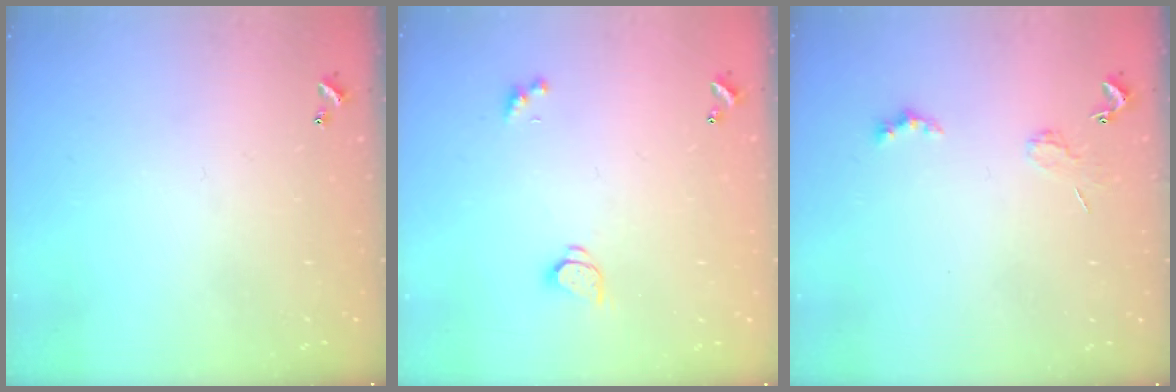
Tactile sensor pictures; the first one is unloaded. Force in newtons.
{"total": 1.6, "press": 1.5, "slide": 0.4}
{"total": 2.0, "press": 1.9, "slide": 0.4}